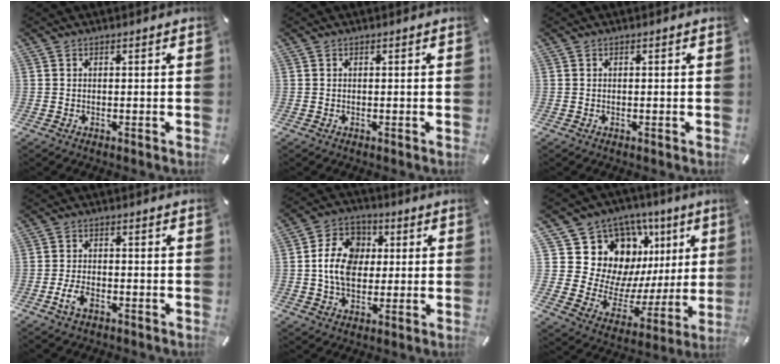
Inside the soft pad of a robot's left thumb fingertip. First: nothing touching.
{"total": 0.0}
{"total": 0.0}
{"total": 5.0, "force": [-2.4, 2.7, 3.5], "torque": [-0.084, 0.003, -0.046]}
{"total": 11.9, "force": [0.3, 9.6, 7.0], "torque": [-0.137, 0.018, 0.007]}
{"total": 17.5, "force": [9.7, 13.2, 6.1], "torque": [-0.082, -0.097, 0.202]}